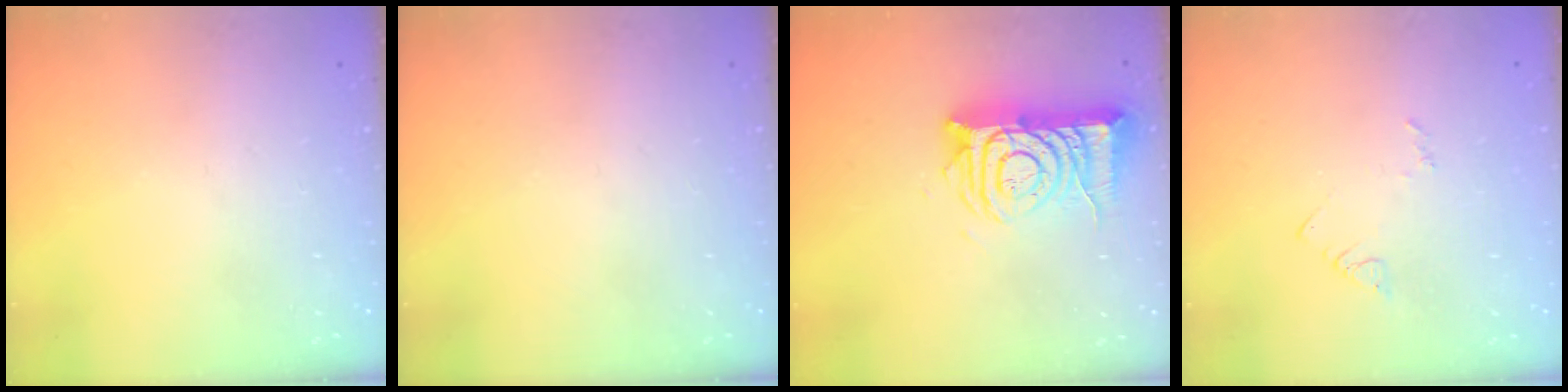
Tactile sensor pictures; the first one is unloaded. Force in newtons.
{"total": 0.0}
{"total": 14.2, "press": 14.1, "slide": 1.2}
{"total": 3.7, "press": 3.7, "slide": 0.3}